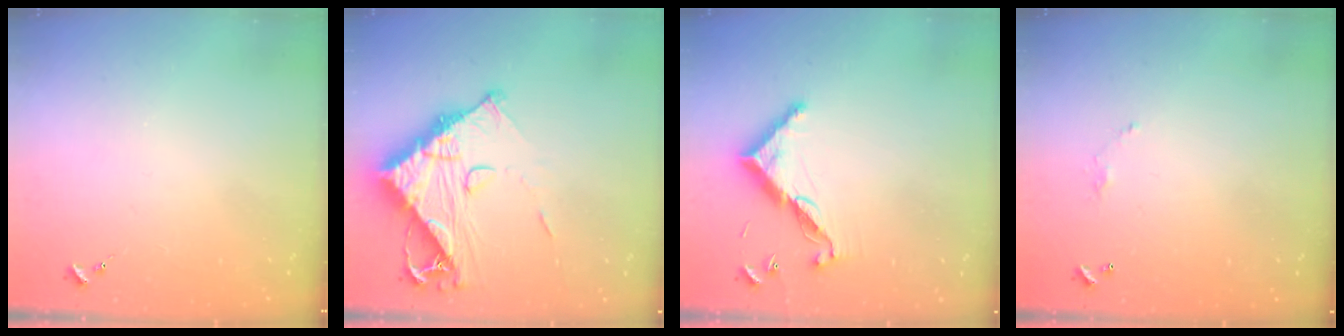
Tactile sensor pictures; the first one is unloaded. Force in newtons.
{"total": 15.0, "press": 14.9, "slide": 1.4}
{"total": 10.7, "press": 10.7, "slide": 0.4}
{"total": 3.9, "press": 3.9, "slide": 0.1}